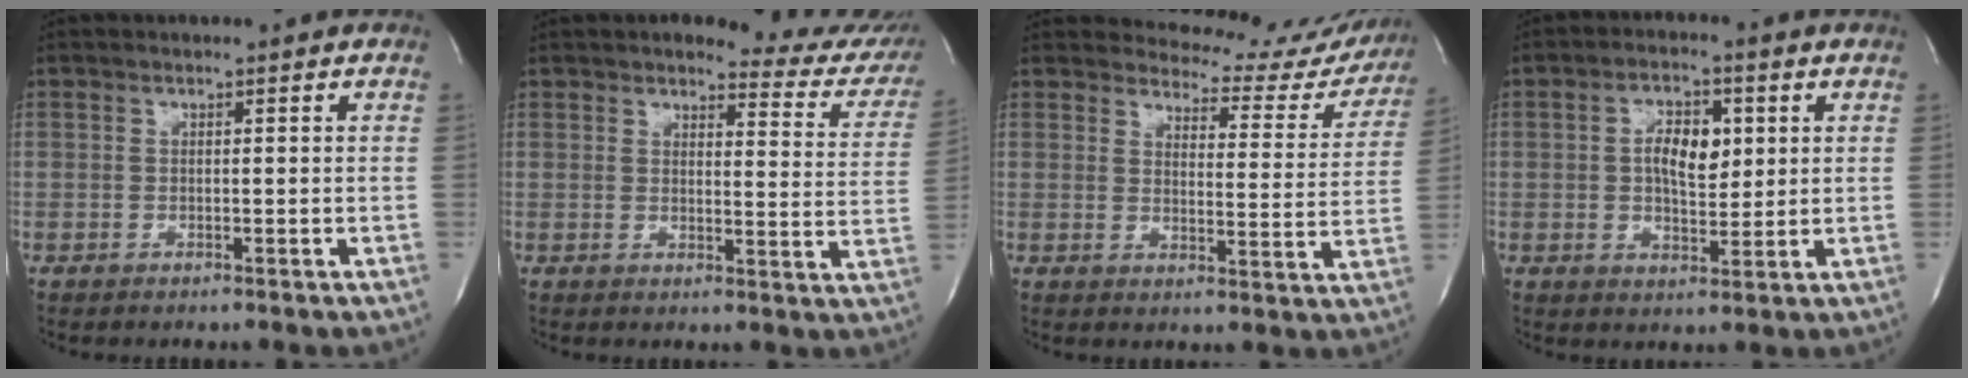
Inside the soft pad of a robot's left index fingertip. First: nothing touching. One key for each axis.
{"total": 12.4, "fx": 11.6, "fy": 2.8, "fz": 3.2, "tx": -0.010, "ty": -0.060, "tz": 0.101}
{"total": 14.9, "fx": 14.4, "fy": 3.9, "fz": 1.0, "tx": 0.018, "ty": -0.067, "tz": 0.141}
{"total": 6.2, "fx": 1.0, "fy": 3.1, "fz": 5.3, "tx": -0.092, "ty": 0.003, "tz": 0.017}